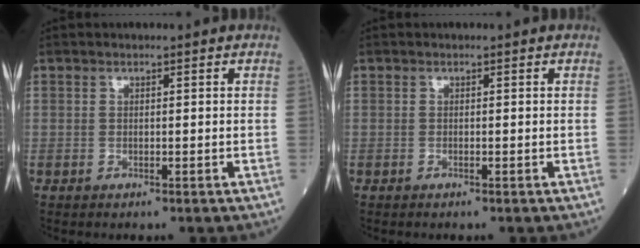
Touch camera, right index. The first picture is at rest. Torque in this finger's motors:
{"motor_torque": [-0.11, -0.02, -0.01, -0.01]}